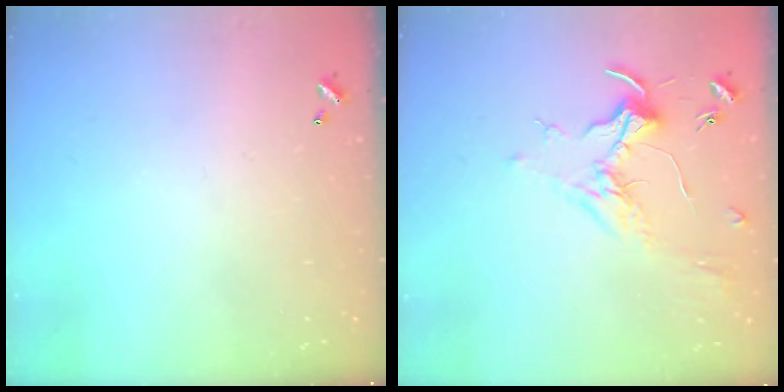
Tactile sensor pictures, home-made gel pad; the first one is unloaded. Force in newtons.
{"total": 1.7, "press": 1.5, "slide": 0.9}